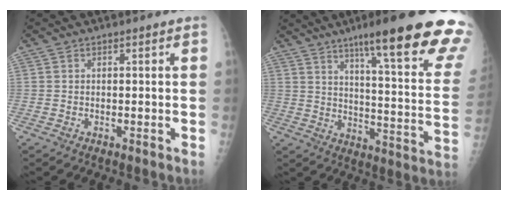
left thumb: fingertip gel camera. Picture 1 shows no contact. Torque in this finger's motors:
{"motor_torque": [2.42, 1.35, 1.46, -1.31, 0.33]}